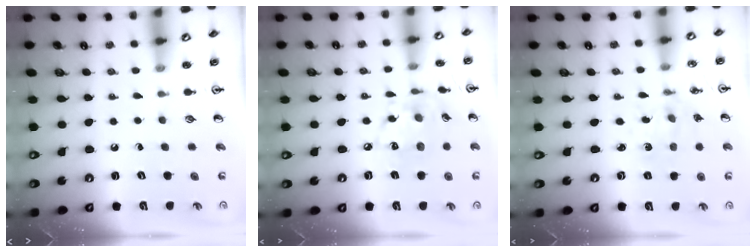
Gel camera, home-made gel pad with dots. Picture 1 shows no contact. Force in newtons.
{"total": 11.8, "press": 11.8, "slide": 0.8}
{"total": 2.1, "press": 2.1, "slide": 0.3}